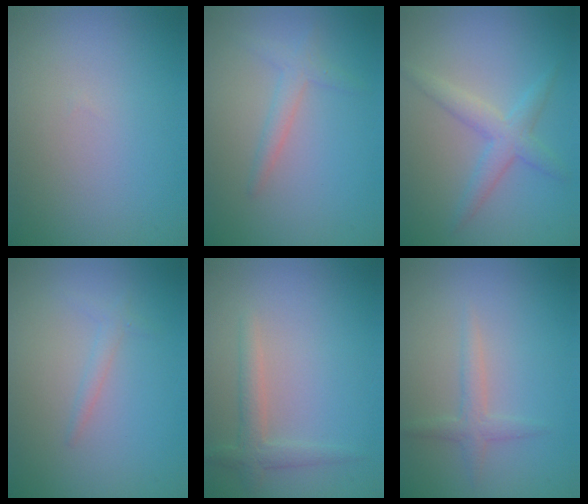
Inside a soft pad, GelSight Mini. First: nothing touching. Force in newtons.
{"total": 1.7, "press": 1.7, "slide": 0.1}
{"total": 2.9, "press": 2.9, "slide": 0.1}
{"total": 1.0, "press": 1.0, "slide": 0.1}
{"total": 2.1, "press": 2.1, "slide": 0.1}
{"total": 1.7, "press": 1.7, "slide": 0.1}